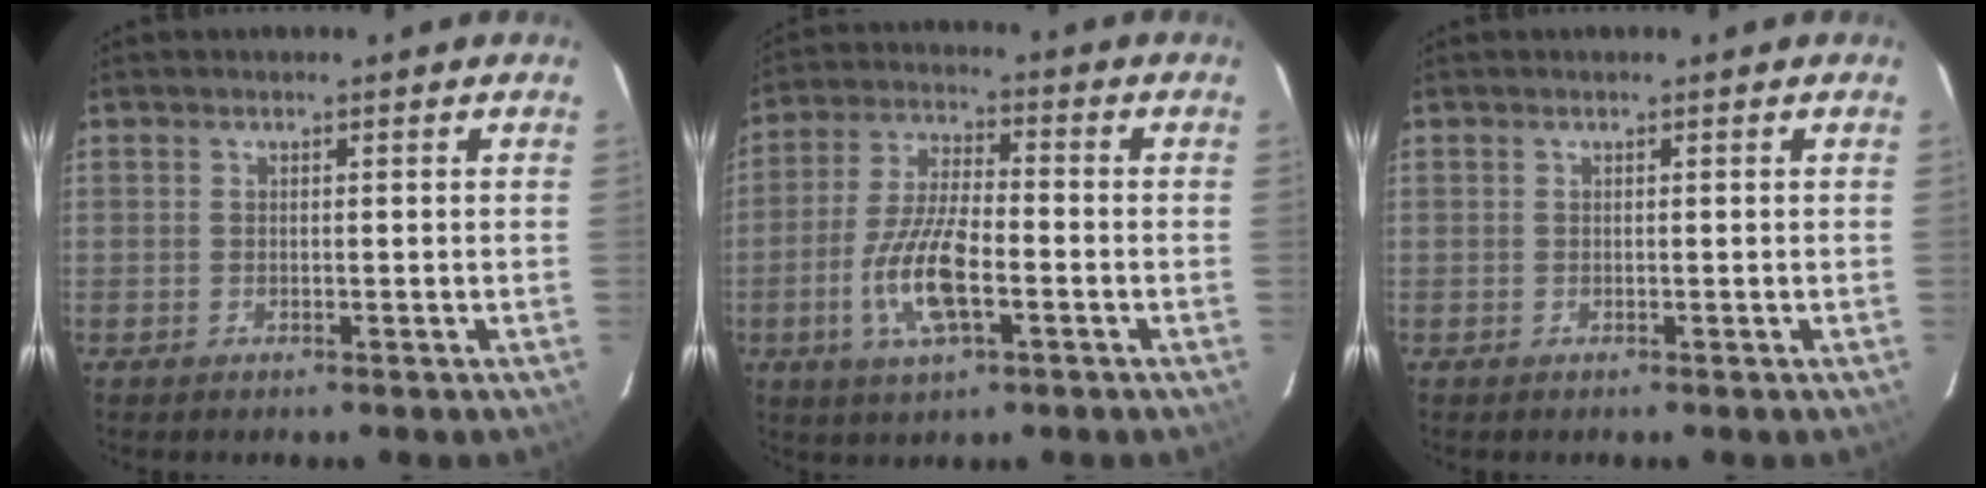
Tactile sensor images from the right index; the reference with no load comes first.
{"total": 11.8, "force": [-4.0, 3.9, 10.4], "torque": [-0.215, -0.002, -0.076]}
{"total": 0.0}